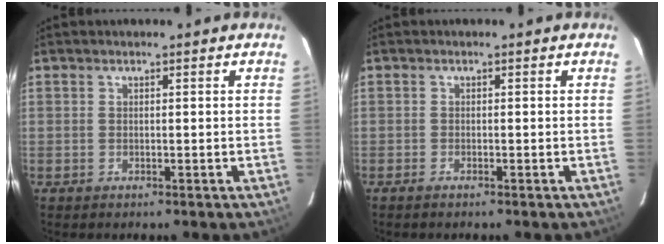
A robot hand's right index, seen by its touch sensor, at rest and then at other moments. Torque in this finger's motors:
{"motor_torque": [-0.07, -0.02, -0.04, 0.00]}